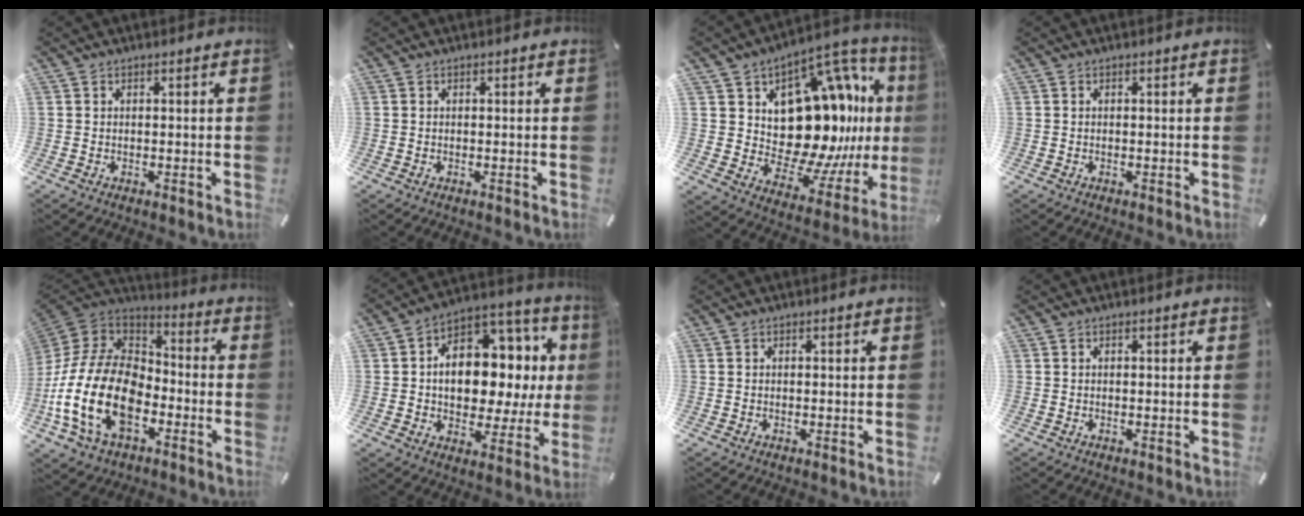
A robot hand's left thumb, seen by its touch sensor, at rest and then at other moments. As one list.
[{"total": 0.0}, {"total": 23.3, "force": [4.6, 16.8, 15.5], "torque": [-0.245, -0.070, 0.123]}, {"total": 0.0}, {"total": 22.9, "force": [-8.6, 14.9, 15.1], "torque": [-0.326, 0.043, -0.144]}, {"total": 15.0, "force": [0.8, 10.9, 10.3], "torque": [-0.156, -0.018, 0.018]}, {"total": 0.0}, {"total": 0.0}]